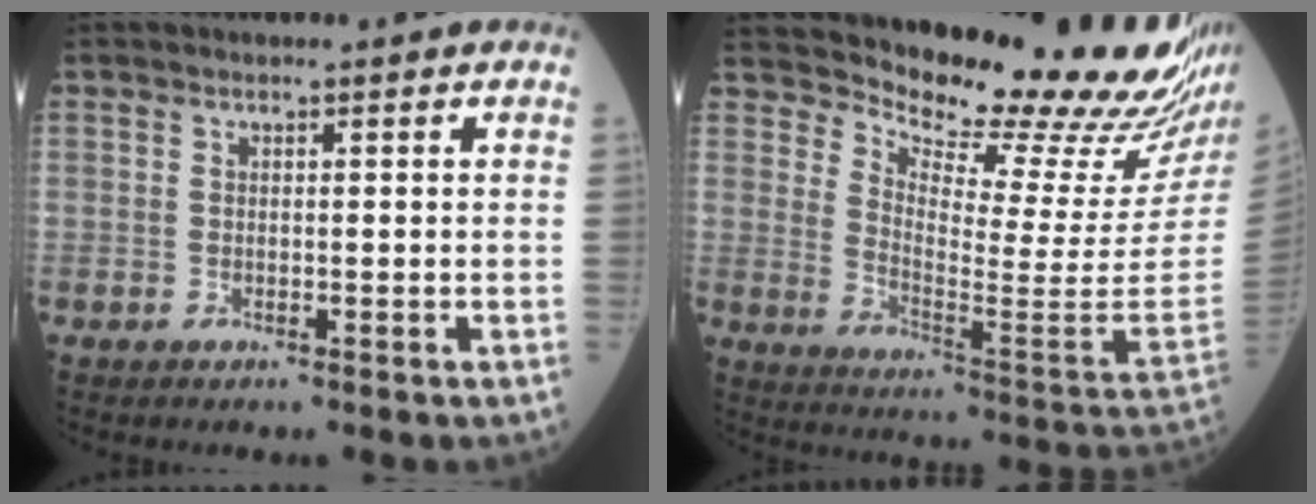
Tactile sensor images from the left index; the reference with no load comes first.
{"total": 23.7, "force": [21.8, 0.6, 9.2], "torque": [-0.158, -0.135, 0.283]}